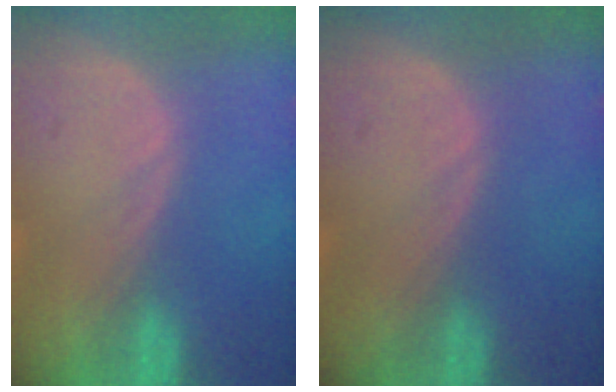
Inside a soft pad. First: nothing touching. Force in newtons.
{"total": 0.0}